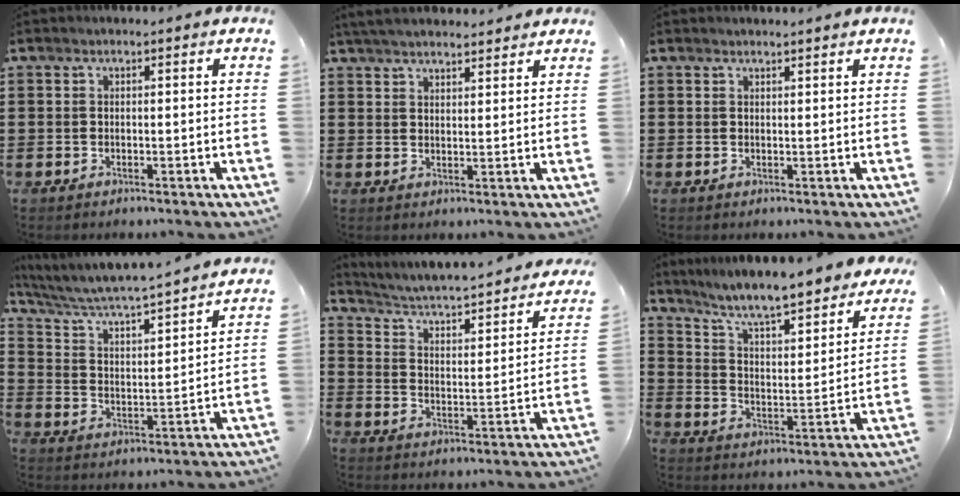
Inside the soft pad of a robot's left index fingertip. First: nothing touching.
{"total": 4.0, "force": [3.9, 0.4, 1.0], "torque": [-0.030, -0.004, 0.073]}
{"total": 1.3, "force": [1.3, 0.0, 0.2], "torque": [-0.006, -0.001, 0.025]}
{"total": 3.9, "force": [3.6, 0.0, 1.5], "torque": [-0.051, -0.040, 0.049]}
{"total": 3.0, "force": [2.7, 0.0, 1.1], "torque": [-0.039, -0.032, 0.034]}
{"total": 7.2, "force": [6.5, 0.0, 3.0], "torque": [-0.085, -0.049, 0.107]}